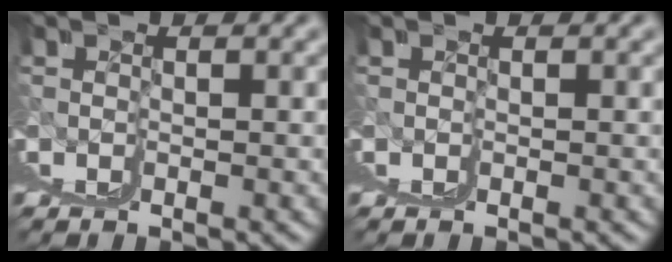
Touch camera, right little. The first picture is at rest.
{"total": 0.0}